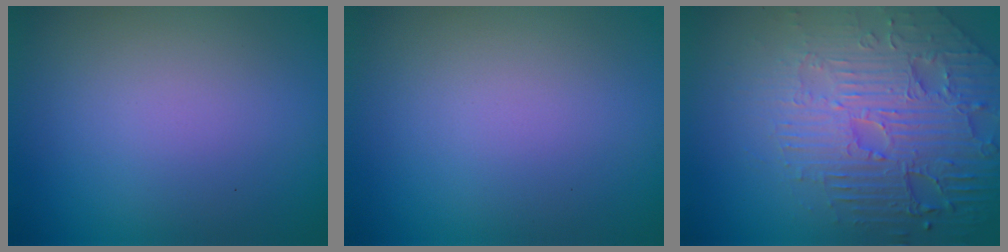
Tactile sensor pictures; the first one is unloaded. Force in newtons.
{"total": 0.0}
{"total": 7.8, "press": 5.8, "slide": 5.3}